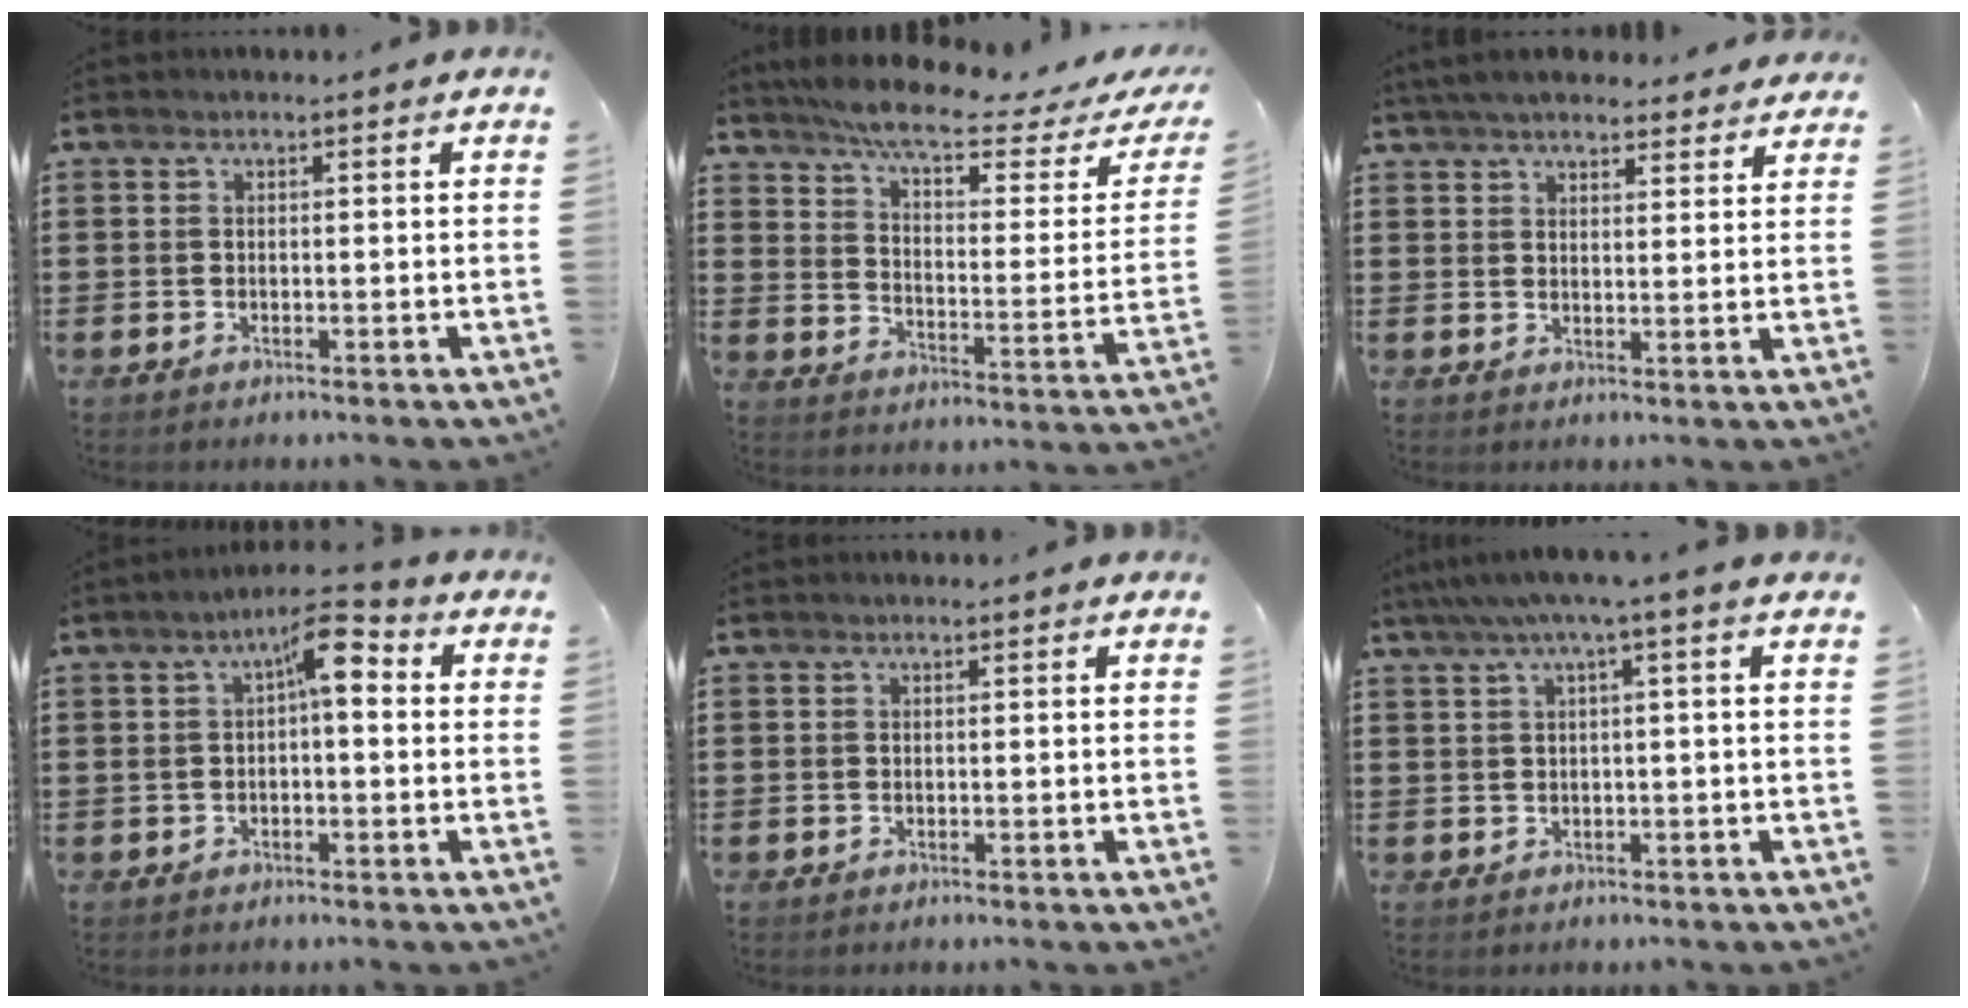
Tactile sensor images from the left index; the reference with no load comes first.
{"total": 7.1, "force": [5.7, 0.3, 4.1], "torque": [-0.097, -0.037, 0.093]}
{"total": 5.0, "force": [4.8, 0.8, 1.4], "torque": [-0.043, -0.013, 0.088]}
{"total": 7.3, "force": [1.4, 2.7, 6.6], "torque": [-0.106, 0.008, 0.016]}
{"total": 0.0}
{"total": 3.2, "force": [0.7, -0.3, 3.1], "torque": [-0.059, -0.005, 0.008]}